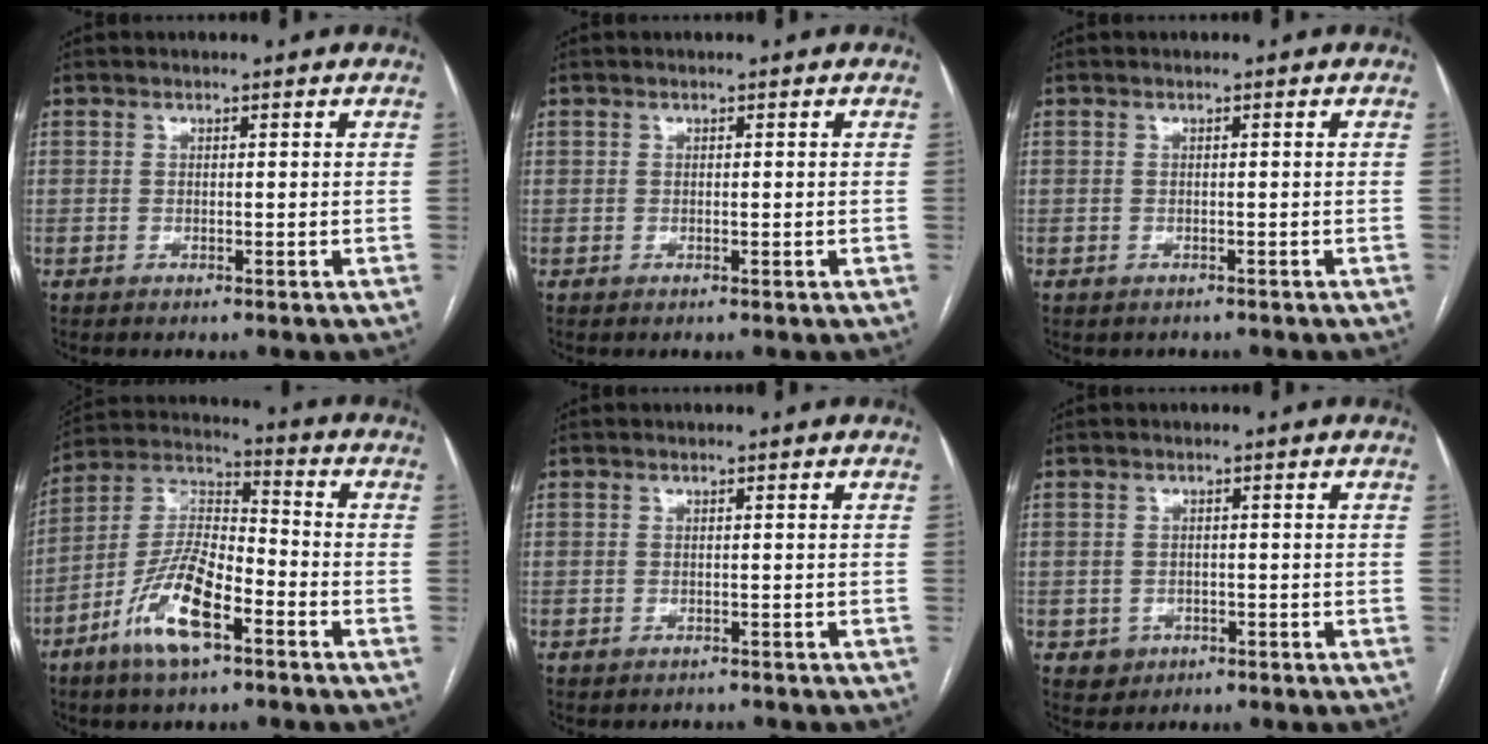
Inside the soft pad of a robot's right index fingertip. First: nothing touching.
{"total": 0.0}
{"total": 0.8, "force": [-0.6, 0.5, 0.1], "torque": [-0.006, 0.001, -0.007]}
{"total": 12.9, "force": [-6.5, 3.7, 10.5], "torque": [-0.217, 0.004, -0.122]}
{"total": 1.6, "force": [-1.4, 0.7, -0.1], "torque": [0.002, 0.000, -0.021]}
{"total": 2.7, "force": [-1.1, 2.4, 0.4], "torque": [0.000, 0.008, -0.010]}